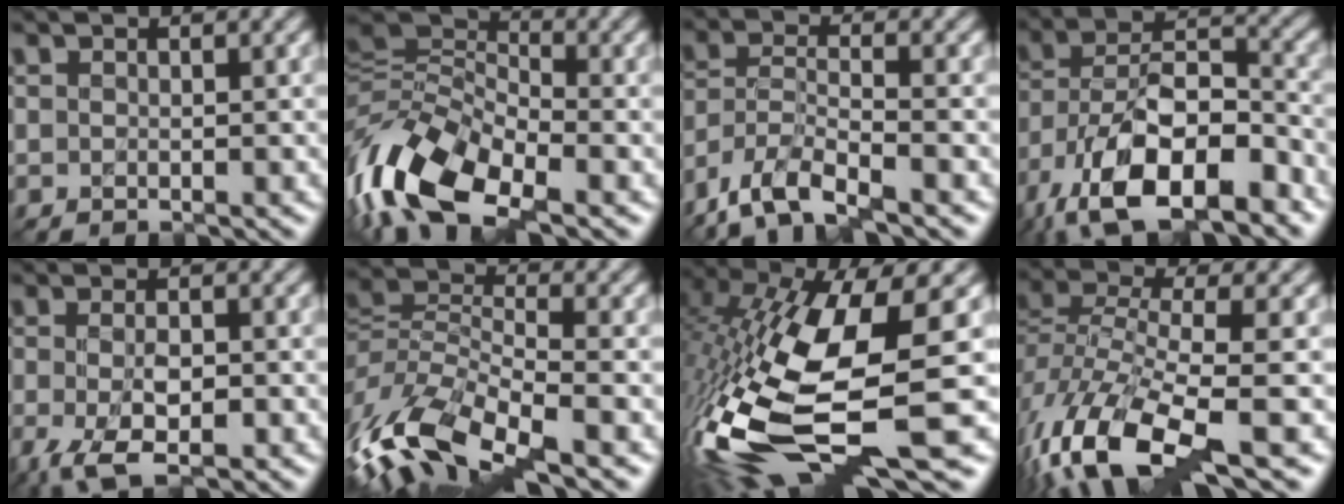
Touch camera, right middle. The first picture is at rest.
{"total": 11.0, "force": [-4.8, 5.6, 8.1], "torque": [-0.167, 0.005, -0.107]}
{"total": 7.6, "force": [-5.6, 2.4, 4.6], "torque": [-0.096, -0.006, -0.114]}
{"total": 13.8, "force": [-7.9, 6.7, 9.2], "torque": [-0.173, -0.011, -0.138]}
{"total": 5.2, "force": [-2.5, 1.9, 4.2], "torque": [-0.086, -0.009, -0.047]}
{"total": 10.8, "force": [-5.7, 4.2, 8.2], "torque": [-0.169, -0.007, -0.118]}
{"total": 15.3, "force": [-3.1, 5.1, 14.1], "torque": [-0.317, -0.020, -0.048]}
{"total": 10.7, "force": [-5.9, 3.7, 8.2], "torque": [-0.180, -0.013, -0.110]}